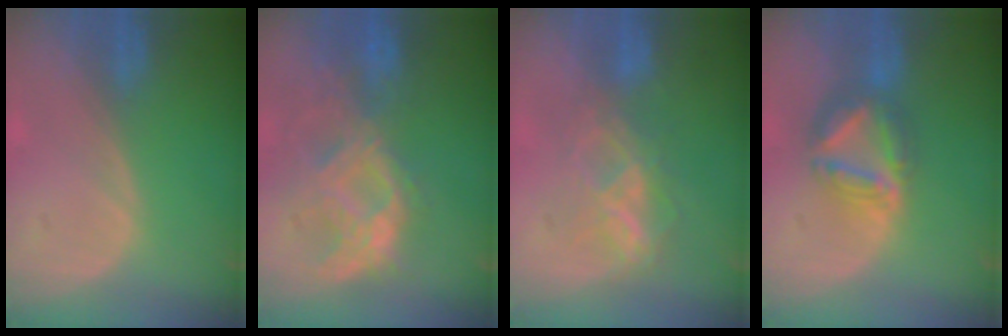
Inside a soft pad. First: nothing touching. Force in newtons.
{"total": 9.9, "press": 8.8, "slide": 4.5}
{"total": 6.1, "press": 5.8, "slide": 2.0}
{"total": 7.4, "press": 6.6, "slide": 3.3}